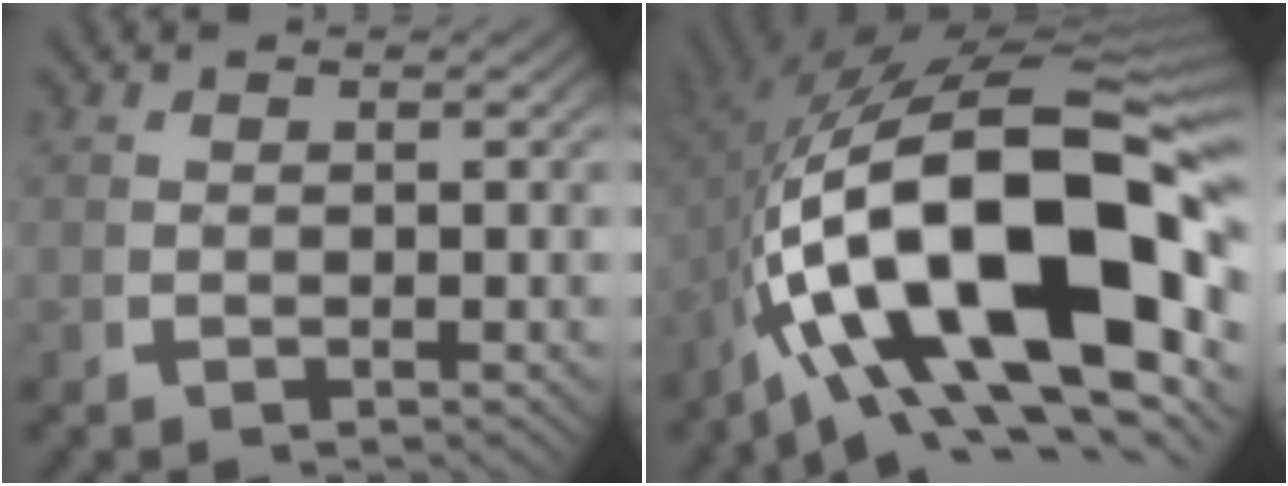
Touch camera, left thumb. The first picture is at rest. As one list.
[{"total": 27.1, "force": [-1.3, 15.0, 22.5], "torque": [-0.390, -0.072, 0.020]}]